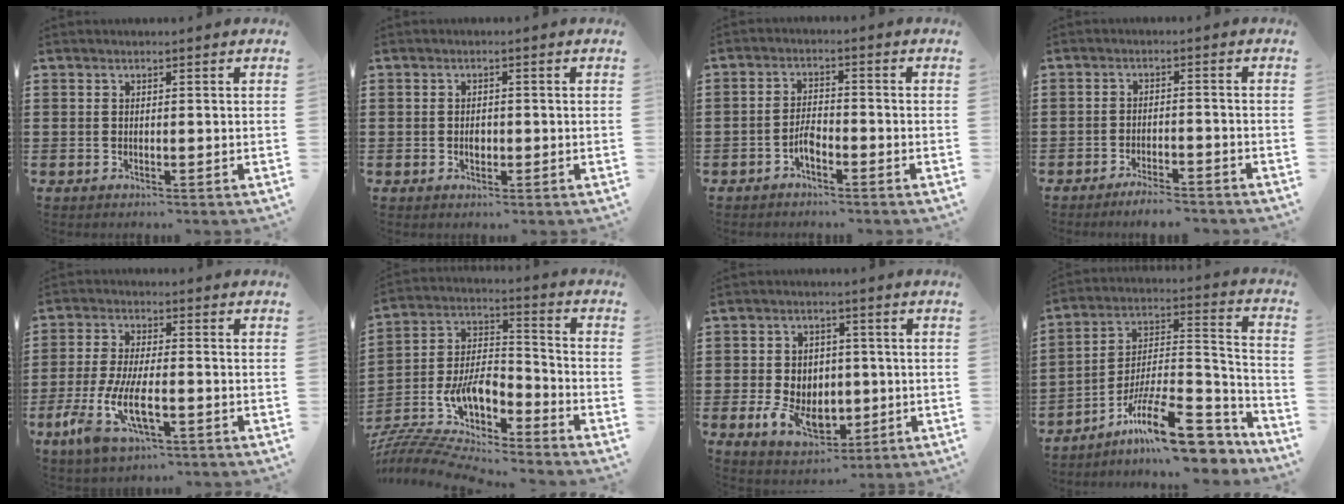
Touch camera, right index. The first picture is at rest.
{"total": 1.6, "force": [-0.3, 1.0, 1.2], "torque": [-0.015, 0.001, -0.008]}
{"total": 2.9, "force": [-1.8, 1.1, 2.0], "torque": [-0.044, 0.003, -0.037]}
{"total": 3.1, "force": [-2.9, 0.1, 0.8], "torque": [-0.016, 0.003, -0.058]}
{"total": 9.6, "force": [-3.6, 3.6, 8.1], "torque": [-0.185, -0.014, -0.067]}
{"total": 10.0, "force": [-6.4, 4.7, 6.1], "torque": [-0.143, -0.005, -0.126]}
{"total": 7.8, "force": [-1.4, 6.1, 4.7], "torque": [-0.110, 0.010, -0.027]}
{"total": 15.7, "force": [-10.6, 4.1, 10.8], "torque": [-0.169, 0.030, -0.183]}